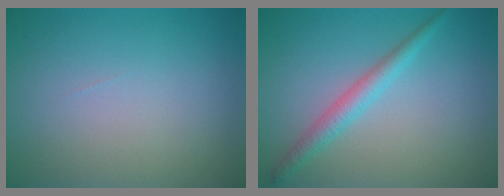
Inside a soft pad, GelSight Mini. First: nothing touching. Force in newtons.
{"total": 2.4, "press": 2.4, "slide": 0.0}